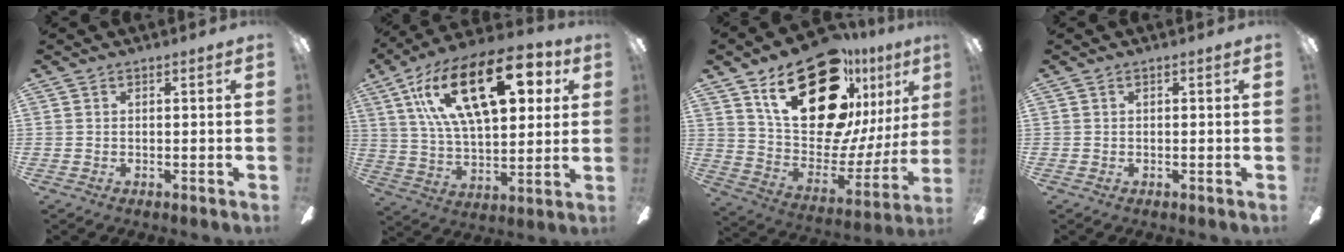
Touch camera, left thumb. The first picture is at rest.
{"total": 26.0, "force": [11.3, 12.4, 19.9], "torque": [-0.344, -0.035, 0.183]}
{"total": 30.4, "force": [16.7, 15.5, 20.1], "torque": [-0.317, -0.102, 0.310]}
{"total": 0.0}